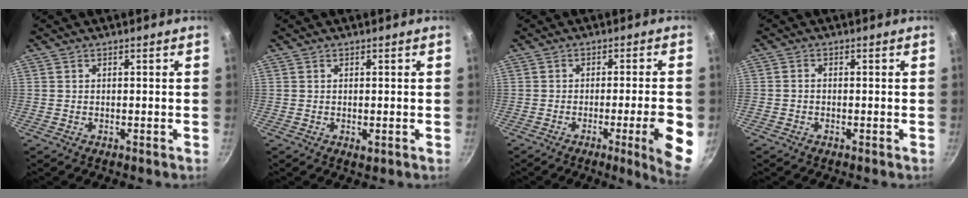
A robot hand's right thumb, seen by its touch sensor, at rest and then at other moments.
{"total": 0.9, "force": [-0.1, 0.4, 0.8], "torque": [-0.013, -0.002, -0.001]}
{"total": 9.8, "force": [-2.8, 0.7, 9.3], "torque": [-0.113, 0.008, -0.037]}
{"total": 0.9, "force": [-0.4, 0.6, 0.5], "torque": [-0.009, 0.004, -0.010]}